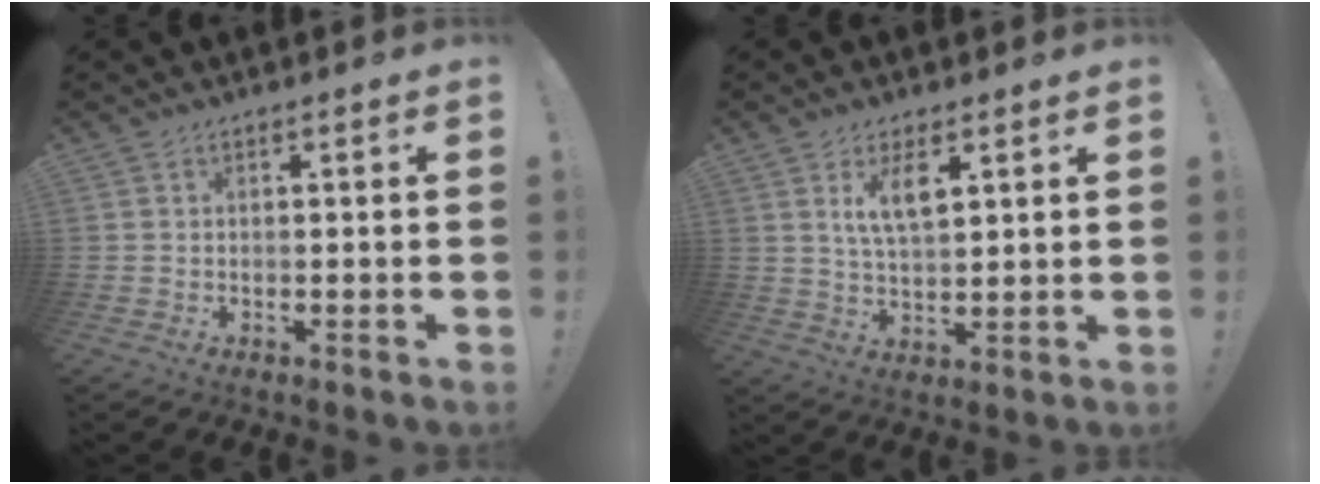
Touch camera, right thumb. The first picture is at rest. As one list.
[{"total": 7.5, "force": [4.0, 3.2, 5.5], "torque": [-0.098, -0.013, 0.069]}]